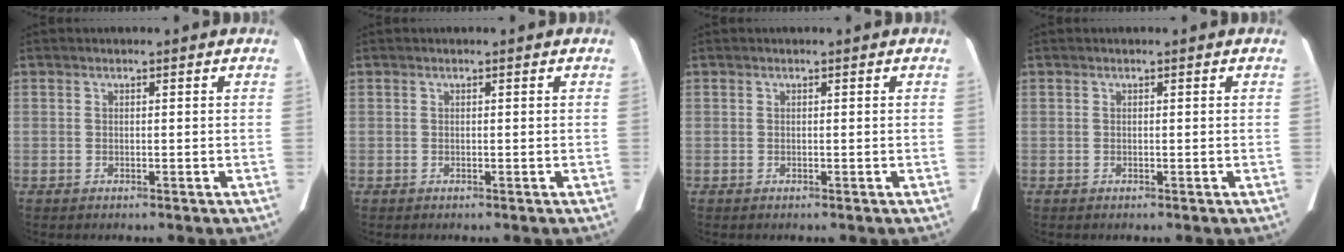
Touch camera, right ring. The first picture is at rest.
{"total": 0.0}
{"total": 0.0}
{"total": 0.0}